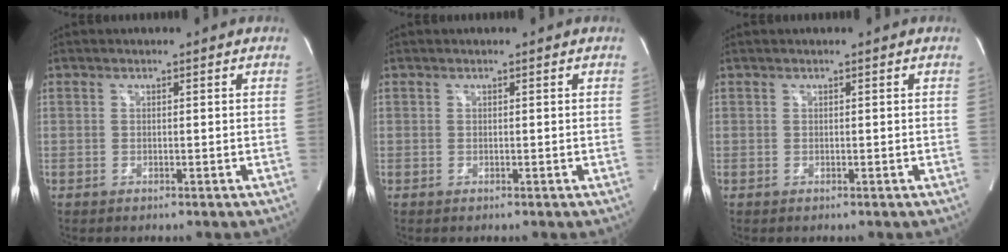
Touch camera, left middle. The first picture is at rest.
{"total": 0.0}
{"total": 0.0}